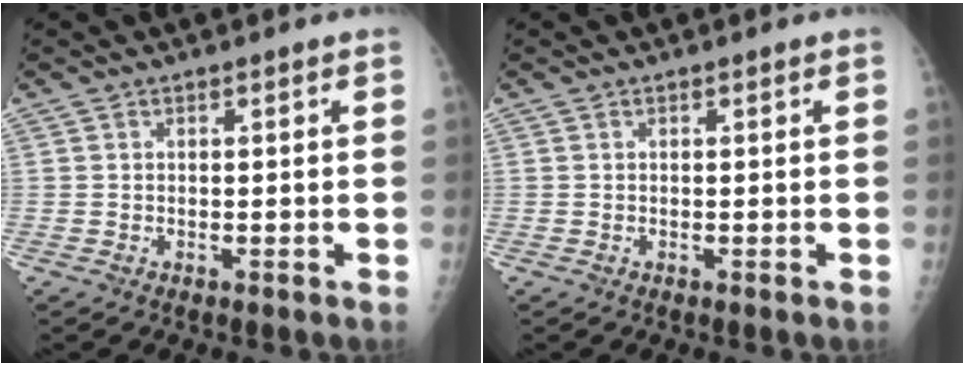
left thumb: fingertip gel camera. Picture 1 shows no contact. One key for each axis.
{"total": 0.0}